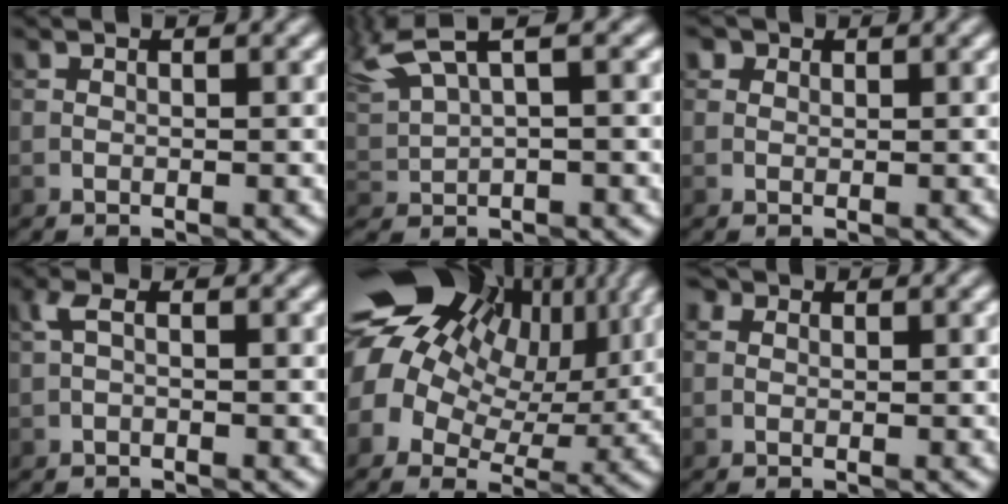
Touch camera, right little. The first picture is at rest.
{"total": 5.1, "force": [3.4, 1.4, 3.6], "torque": [-0.094, 0.022, 0.071]}
{"total": 1.9, "force": [1.1, 1.2, 0.8], "torque": [-0.011, 0.008, -0.009]}
{"total": 1.2, "force": [-0.1, 0.4, 1.1], "torque": [-0.026, 0.004, -0.005]}
{"total": 19.6, "force": [6.8, 14.3, 11.6], "torque": [-0.226, 0.044, 0.099]}
{"total": 2.3, "force": [1.1, 1.6, 1.2], "torque": [-0.010, 0.012, -0.018]}